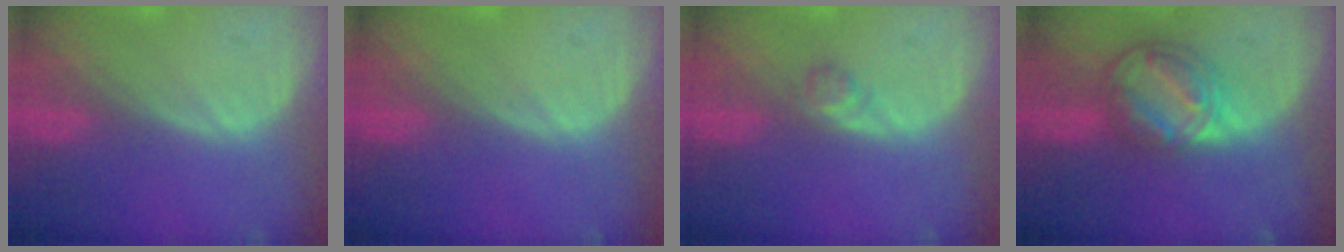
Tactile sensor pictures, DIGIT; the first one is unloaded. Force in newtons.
{"total": 0.0}
{"total": 1.6, "press": 1.6, "slide": 0.2}
{"total": 8.1, "press": 7.0, "slide": 4.1}